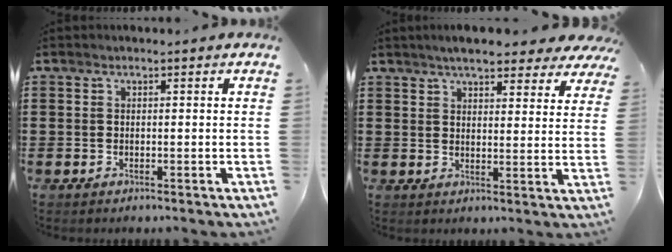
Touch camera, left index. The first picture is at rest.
{"total": 5.9, "force": [5.2, 0.9, 2.6], "torque": [-0.059, -0.013, 0.093]}